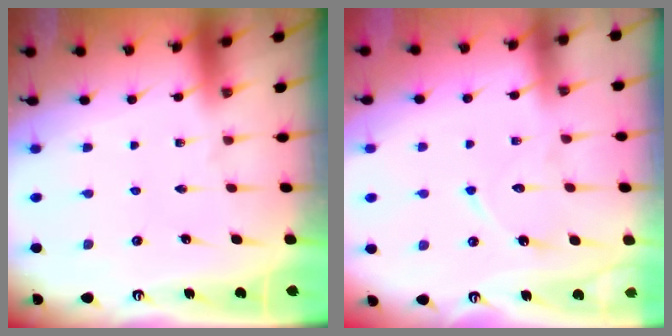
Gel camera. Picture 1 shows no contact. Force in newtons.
{"total": 8.7, "press": 8.7, "slide": 0.7}